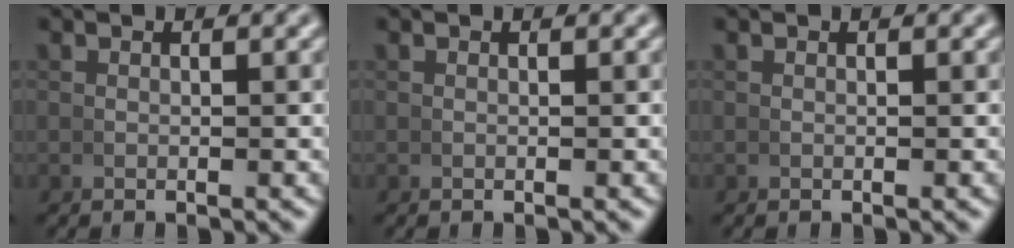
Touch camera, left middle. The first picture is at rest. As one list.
[{"total": 0.0}, {"total": 0.0}]